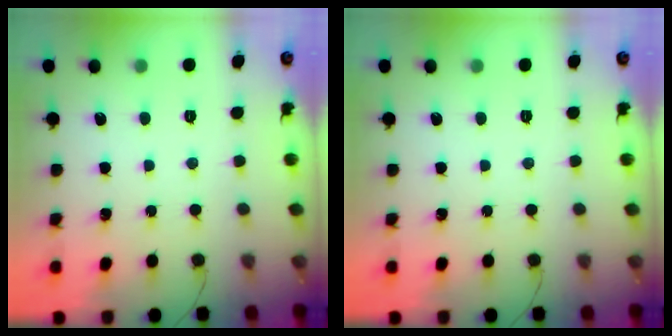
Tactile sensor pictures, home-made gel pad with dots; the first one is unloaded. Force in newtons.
{"total": 0.0}